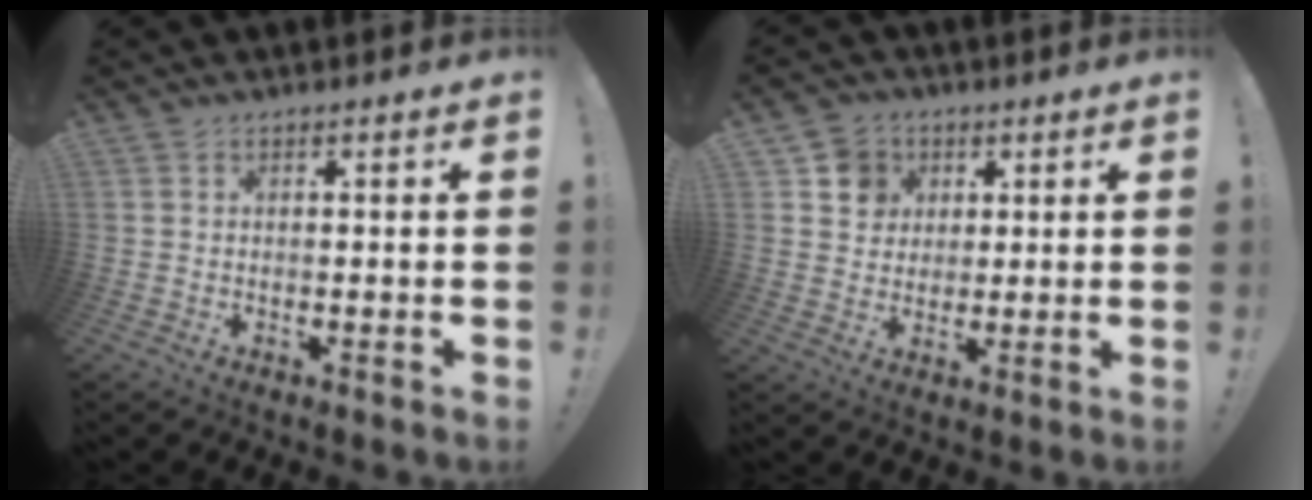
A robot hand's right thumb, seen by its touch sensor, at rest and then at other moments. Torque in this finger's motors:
{"motor_torque": [0.20, 0.97, 0.18, 0.06, -0.03]}